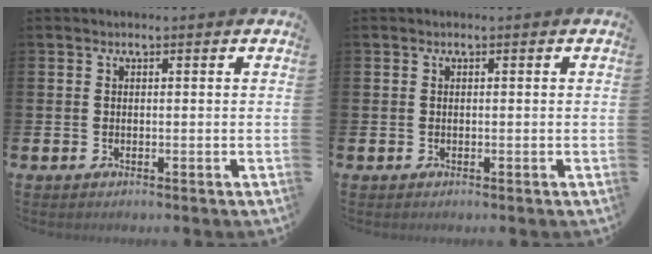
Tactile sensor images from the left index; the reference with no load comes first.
{"total": 0.0}